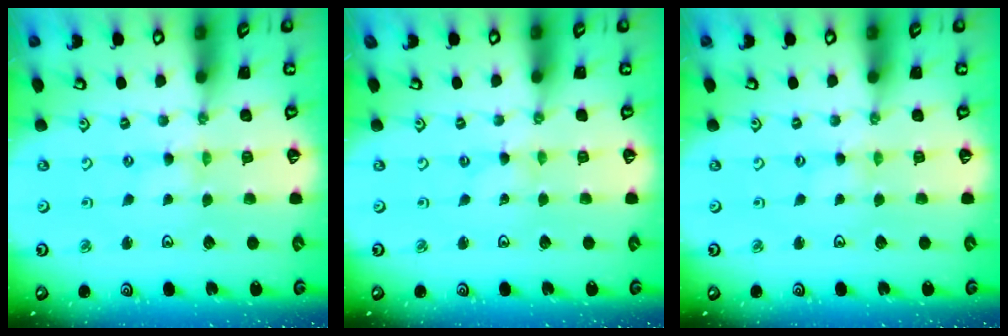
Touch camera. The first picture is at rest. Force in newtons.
{"total": 0.0}
{"total": 0.8, "press": 0.8, "slide": 0.1}